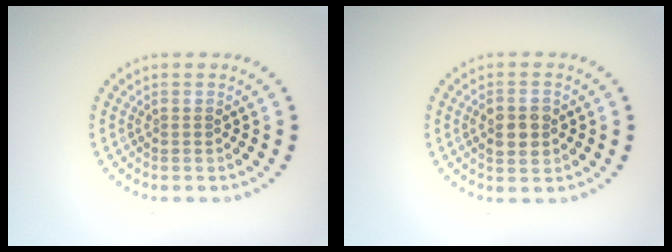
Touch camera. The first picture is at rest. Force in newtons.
{"total": 2.9, "press": 2.9, "slide": 0.2}